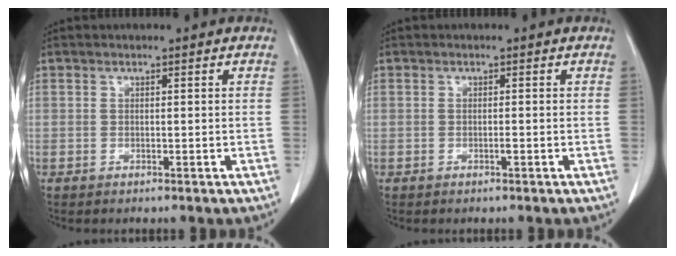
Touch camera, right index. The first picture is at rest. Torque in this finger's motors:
{"motor_torque": [0.41, 0.10, 0.15, 0.04]}